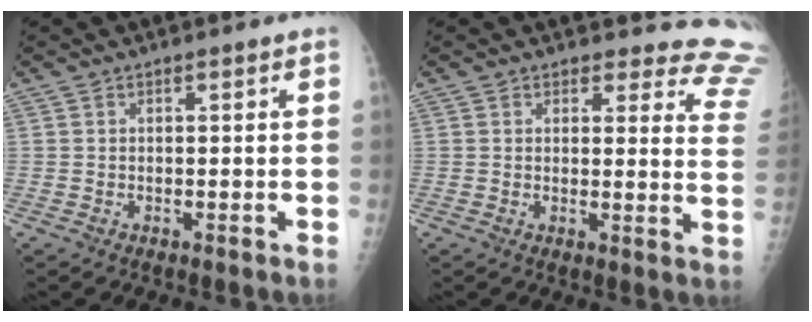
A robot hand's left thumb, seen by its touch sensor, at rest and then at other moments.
{"total": 13.0, "force": [12.4, 3.6, 0.5], "torque": [0.059, -0.118, 0.090]}